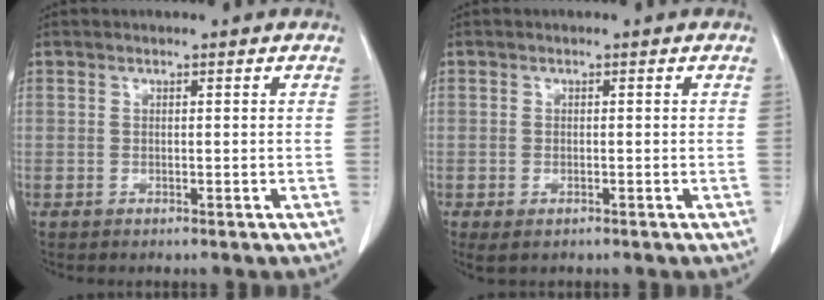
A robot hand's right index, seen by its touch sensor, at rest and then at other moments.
{"total": 2.1, "force": [-1.2, 0.9, 1.5], "torque": [-0.032, -0.006, -0.012]}